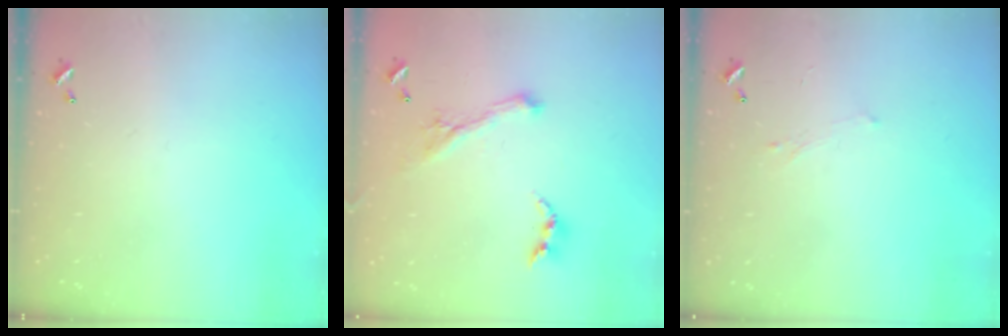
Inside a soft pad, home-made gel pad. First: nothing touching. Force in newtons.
{"total": 0.8, "press": 0.8, "slide": 0.2}
{"total": 0.8, "press": 0.6, "slide": 0.6}